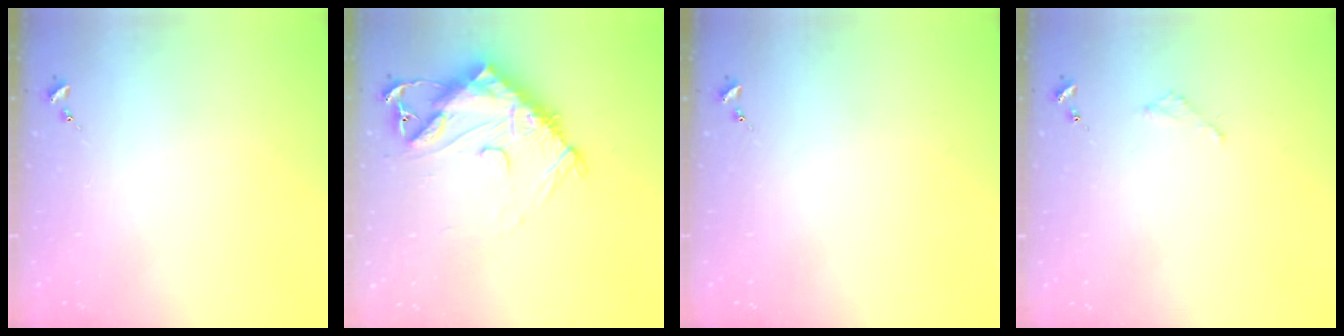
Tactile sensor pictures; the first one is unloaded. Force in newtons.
{"total": 14.6, "press": 14.5, "slide": 1.1}
{"total": 0.0}
{"total": 2.1, "press": 2.1, "slide": 0.2}